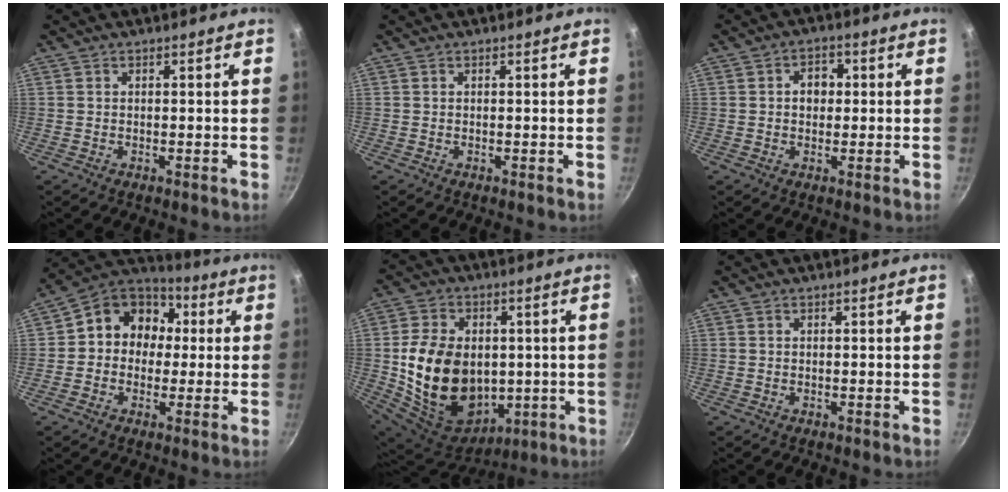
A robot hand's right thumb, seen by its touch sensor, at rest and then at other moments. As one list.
[{"total": 0.0}, {"total": 4.2, "force": [0.4, 3.4, 2.5], "torque": [-0.010, 0.008, 0.002]}, {"total": 12.5, "force": [1.1, 10.8, 6.1], "torque": [-0.053, 0.031, -0.005]}, {"total": 21.2, "force": [0.0, 15.7, 14.2], "torque": [-0.236, -0.003, 0.023]}, {"total": 0.0}]